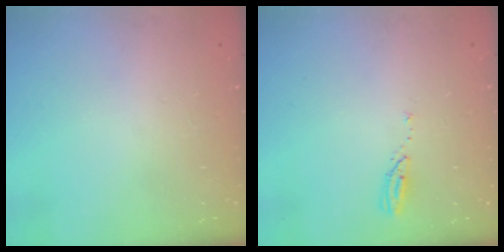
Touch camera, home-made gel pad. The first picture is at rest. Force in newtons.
{"total": 3.0, "press": 2.9, "slide": 0.3}